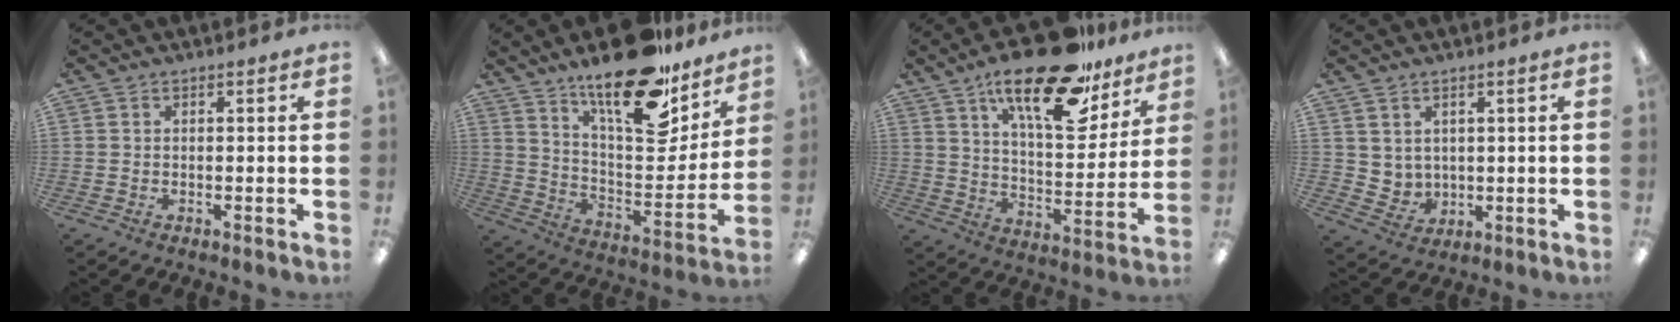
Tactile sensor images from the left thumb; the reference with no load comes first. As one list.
[{"total": 23.8, "force": [17.6, 8.3, 13.8], "torque": [-0.198, -0.120, 0.293]}, {"total": 21.8, "force": [15.3, 7.8, 13.4], "torque": [-0.217, -0.088, 0.256]}, {"total": 3.9, "force": [2.9, 2.6, 0.1], "torque": [-0.017, -0.016, 0.057]}]